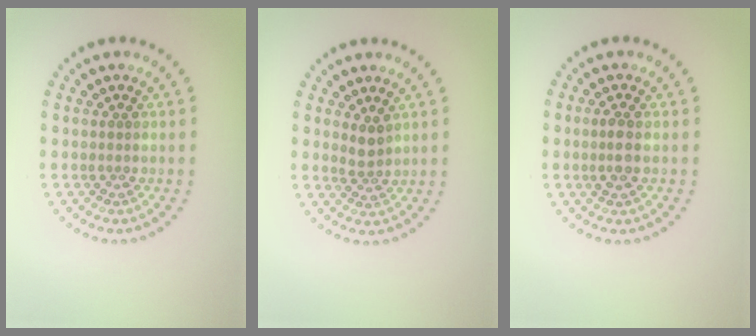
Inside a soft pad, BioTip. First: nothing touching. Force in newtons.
{"total": 1.6, "press": 1.4, "slide": 0.8}
{"total": 1.8, "press": 1.7, "slide": 0.4}